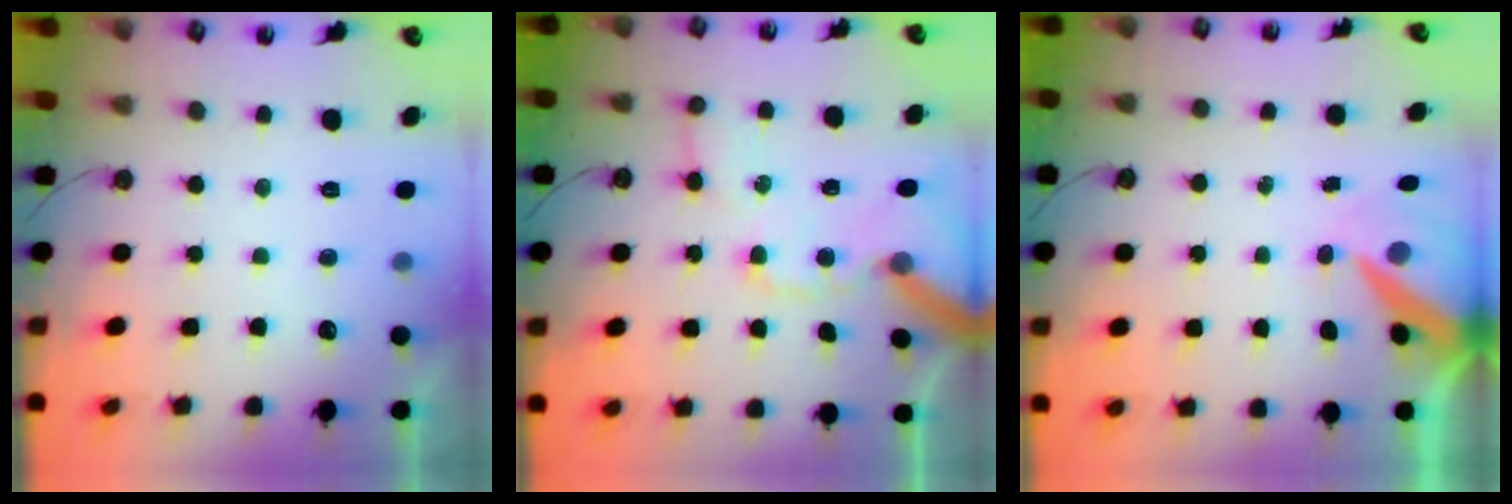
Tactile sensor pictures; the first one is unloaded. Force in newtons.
{"total": 16.7, "press": 16.5, "slide": 2.6}
{"total": 10.4, "press": 10.4, "slide": 1.2}